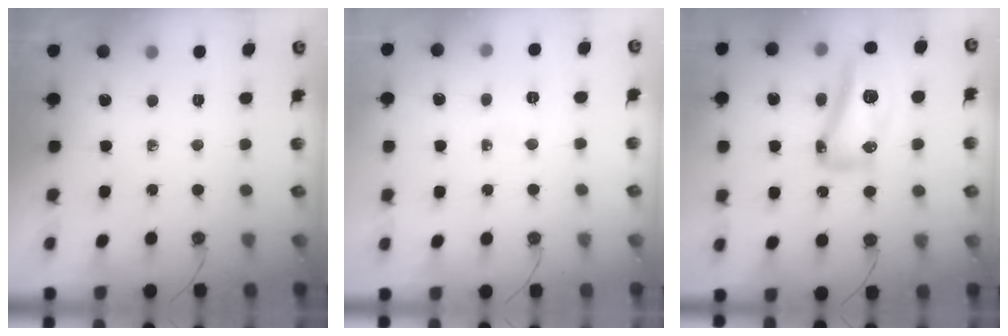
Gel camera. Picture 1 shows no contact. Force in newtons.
{"total": 2.6, "press": 2.4, "slide": 0.9}
{"total": 28.1, "press": 19.4, "slide": 20.2}